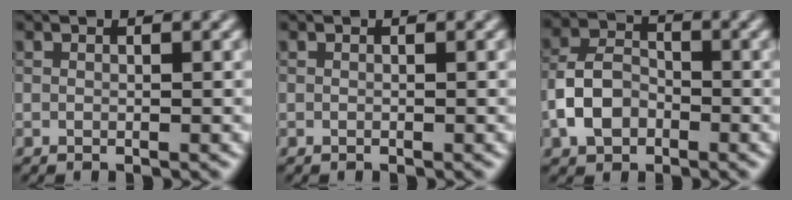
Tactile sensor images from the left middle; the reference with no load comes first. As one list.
[{"total": 0.0}, {"total": 4.4, "force": [-1.8, 3.0, 2.6], "torque": [-0.050, 0.006, -0.040]}]